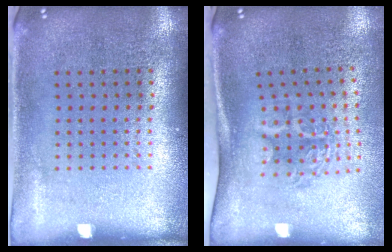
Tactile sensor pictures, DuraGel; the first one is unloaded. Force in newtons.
{"total": 1.9, "press": 1.3, "slide": 1.5}